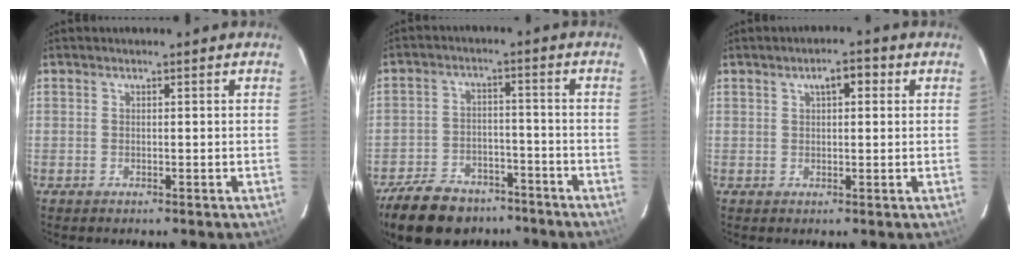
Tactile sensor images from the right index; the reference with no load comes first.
{"total": 15.6, "force": [-11.9, 8.1, 6.1], "torque": [-0.154, 0.013, -0.175]}
{"total": 3.5, "force": [1.4, 1.5, 2.8], "torque": [-0.044, 0.014, 0.021]}